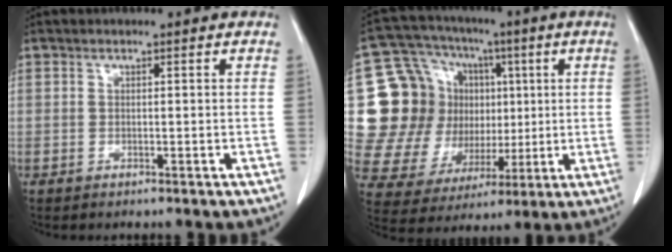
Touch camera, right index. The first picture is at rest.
{"total": 19.1, "force": [2.6, 16.4, 9.4], "torque": [-0.178, 0.065, 0.071]}